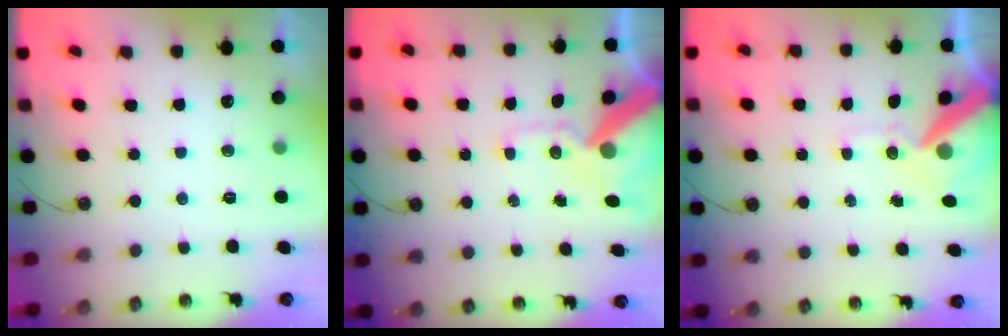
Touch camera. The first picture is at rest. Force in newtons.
{"total": 15.2, "press": 15.1, "slide": 2.1}
{"total": 12.8, "press": 12.6, "slide": 1.7}